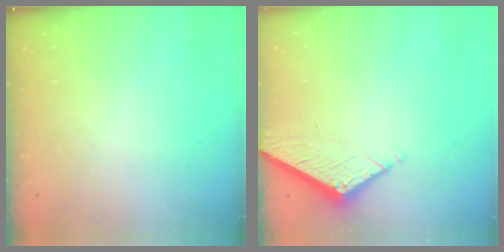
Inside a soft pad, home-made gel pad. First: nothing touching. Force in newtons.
{"total": 5.4, "press": 5.4, "slide": 0.5}